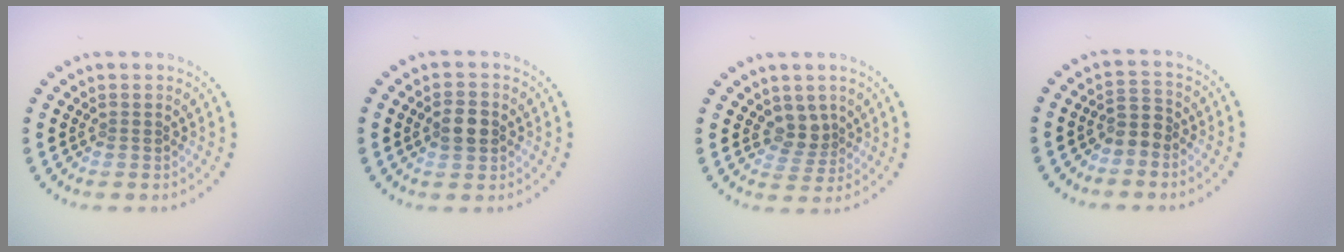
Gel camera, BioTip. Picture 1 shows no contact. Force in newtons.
{"total": 3.0, "press": 3.0, "slide": 0.2}
{"total": 2.3, "press": 1.8, "slide": 1.5}
{"total": 2.0, "press": 1.7, "slide": 1.1}